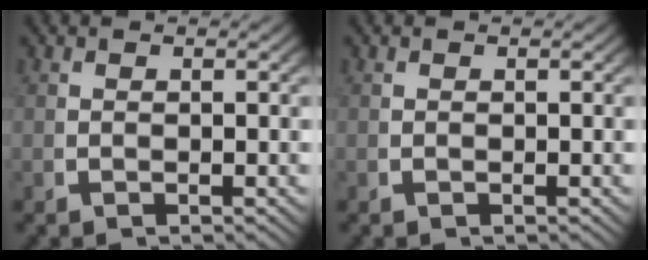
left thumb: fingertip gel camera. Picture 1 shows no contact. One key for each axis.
{"total": 0.0}